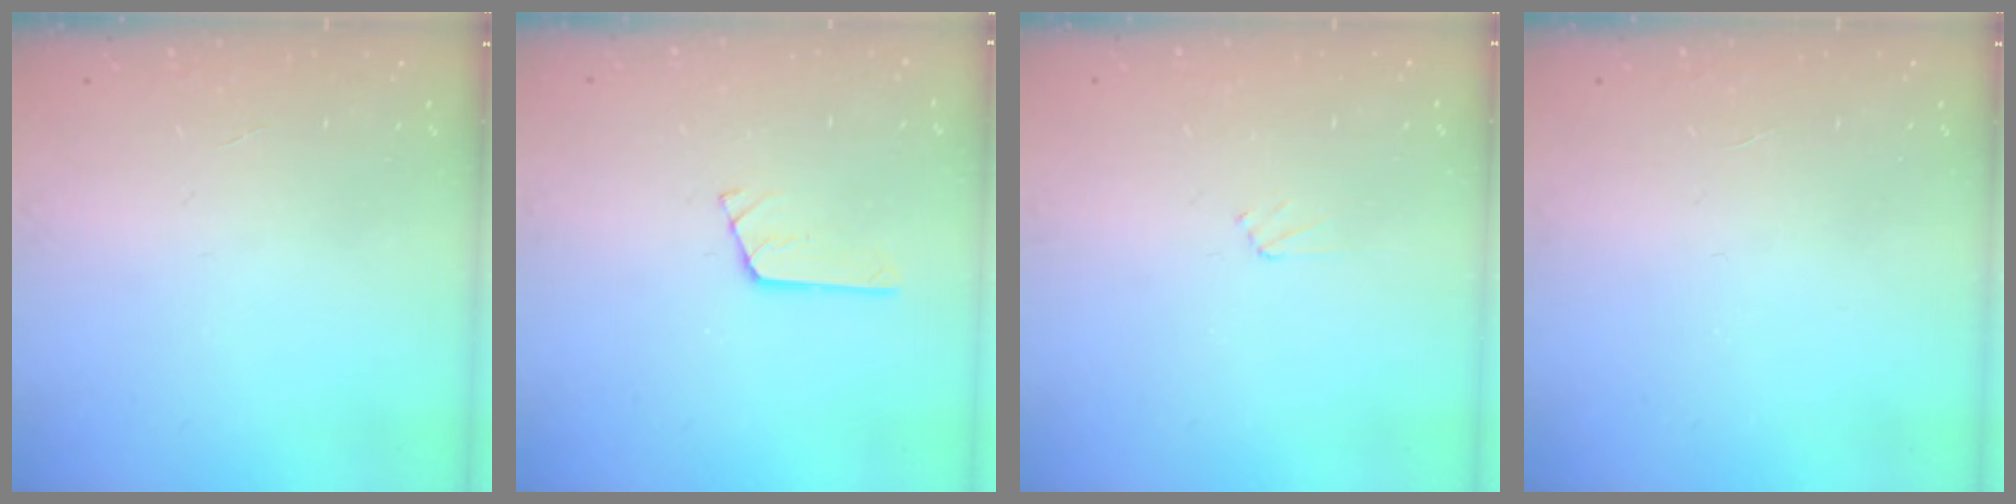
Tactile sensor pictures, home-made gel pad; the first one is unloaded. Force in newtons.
{"total": 2.9, "press": 2.8, "slide": 0.3}
{"total": 2.7, "press": 2.6, "slide": 0.4}
{"total": 0.0}